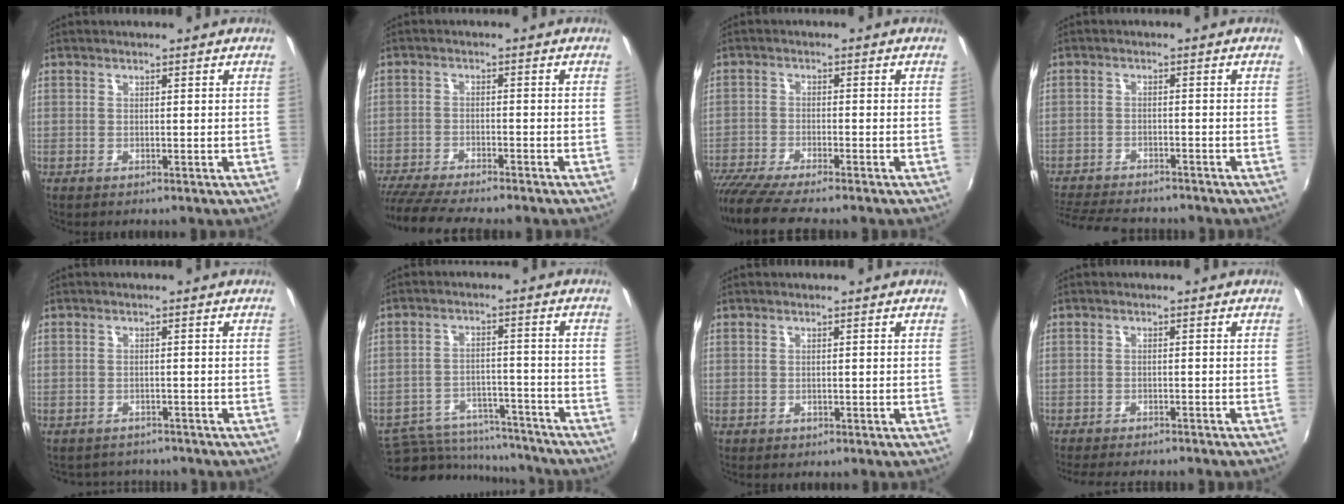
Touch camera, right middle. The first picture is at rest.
{"total": 11.7, "force": [-10.3, 1.2, 5.4], "torque": [-0.128, -0.031, -0.170]}
{"total": 9.8, "force": [-8.5, 0.5, 4.9], "torque": [-0.118, -0.041, -0.149]}
{"total": 12.6, "force": [-11.2, 3.4, 4.8], "torque": [-0.121, -0.018, -0.177]}
{"total": 5.2, "force": [-4.7, 2.1, 0.7], "torque": [-0.023, -0.009, -0.069]}
{"total": 15.9, "force": [-13.9, 6.0, 4.8], "torque": [-0.110, 0.010, -0.187]}
{"total": 0.6, "force": [-0.4, 0.4, 0.1], "torque": [-0.001, -0.003, -0.007]}
{"total": 8.8, "force": [-7.8, 1.5, 3.7], "torque": [-0.087, -0.018, -0.117]}